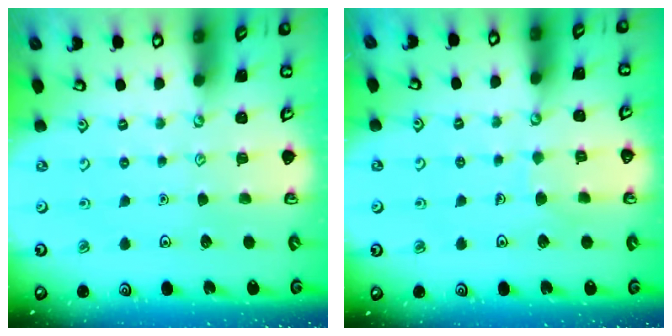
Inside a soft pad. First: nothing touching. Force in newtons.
{"total": 5.4, "press": 5.3, "slide": 0.4}